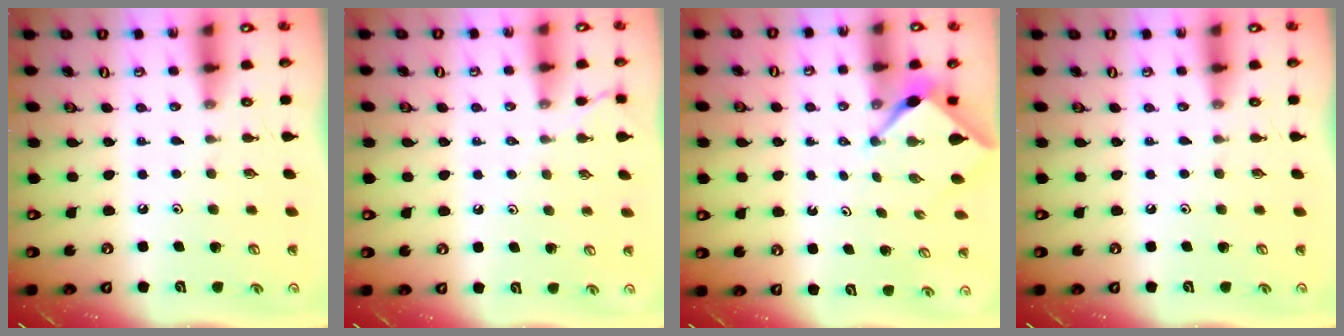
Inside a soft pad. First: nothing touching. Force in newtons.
{"total": 2.4, "press": 2.4, "slide": 0.5}
{"total": 2.3, "press": 2.3, "slide": 0.3}
{"total": 0.0}